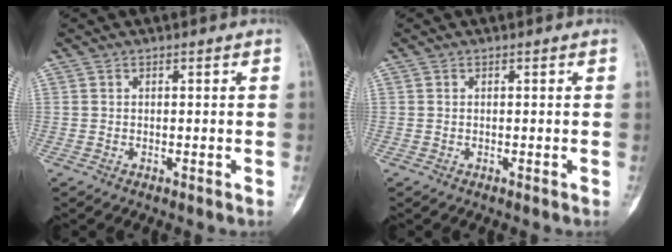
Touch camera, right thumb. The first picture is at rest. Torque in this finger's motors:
{"motor_torque": [0.12, 0.12, 0.15, 0.03, 0.03]}